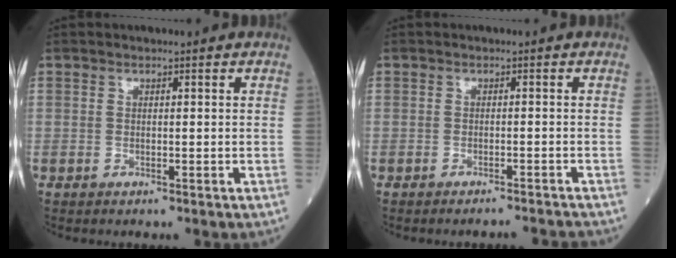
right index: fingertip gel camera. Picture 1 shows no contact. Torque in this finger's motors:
{"motor_torque": [-0.14, -0.38, -0.04, 0.00]}